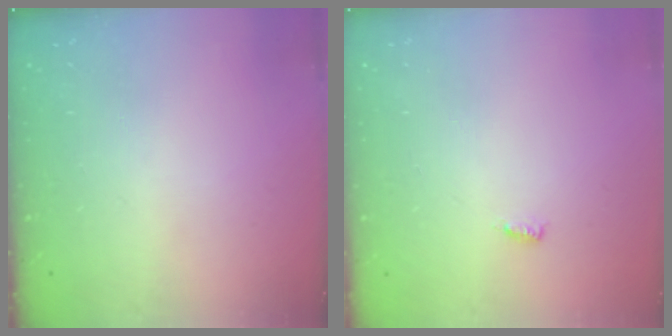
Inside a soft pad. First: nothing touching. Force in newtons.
{"total": 3.1, "press": 3.1, "slide": 0.2}